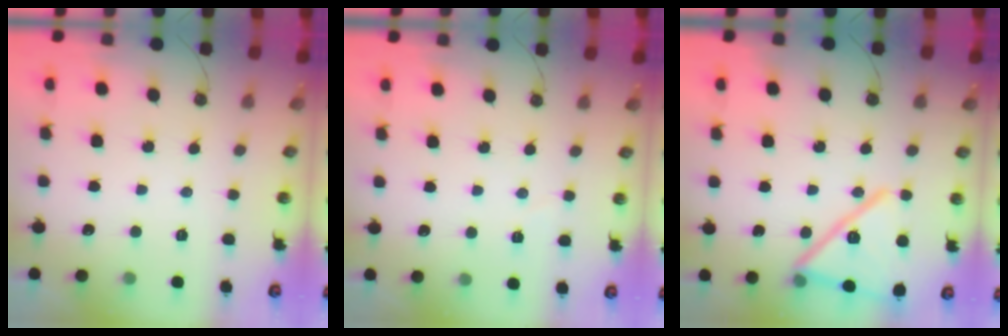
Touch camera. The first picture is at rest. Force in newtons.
{"total": 2.9, "press": 2.7, "slide": 1.1}
{"total": 21.2, "press": 18.4, "slide": 10.5}